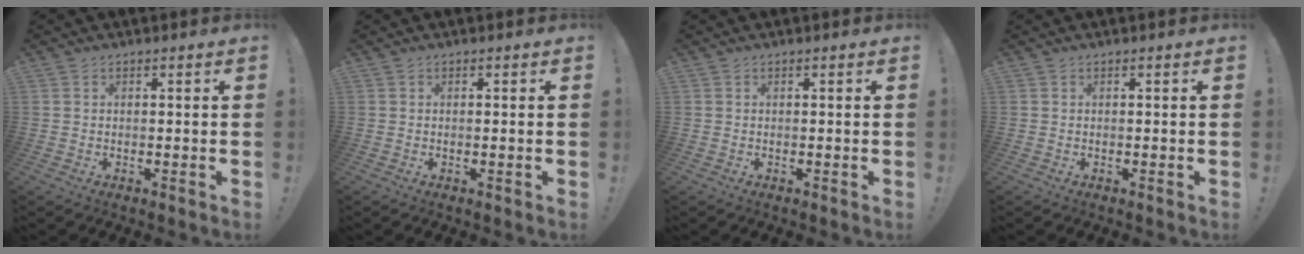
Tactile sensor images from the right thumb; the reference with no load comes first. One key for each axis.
{"total": 0.5, "fx": -0.1, "fy": -0.2, "fz": 0.4, "tx": -0.007, "ty": -0.001, "tz": -0.003}
{"total": 0.0}
{"total": 0.0}